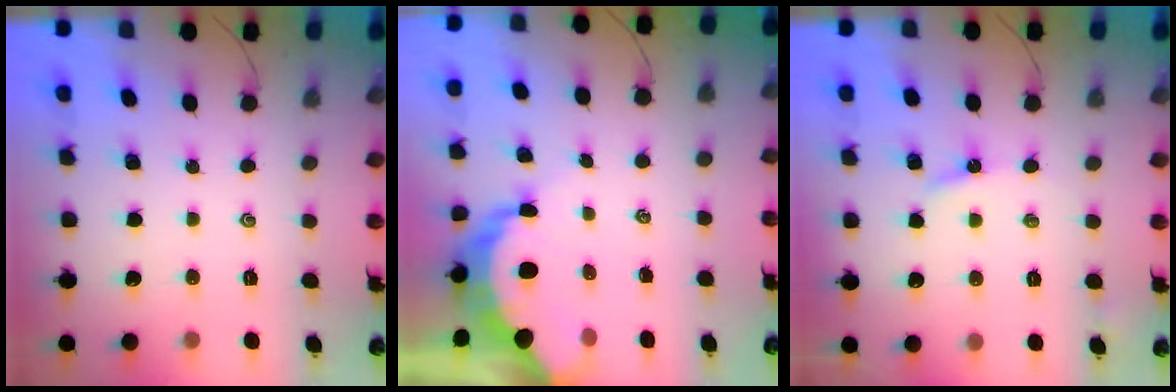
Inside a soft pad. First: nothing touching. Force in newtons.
{"total": 8.4, "press": 8.4, "slide": 0.7}
{"total": 4.1, "press": 4.1, "slide": 0.4}